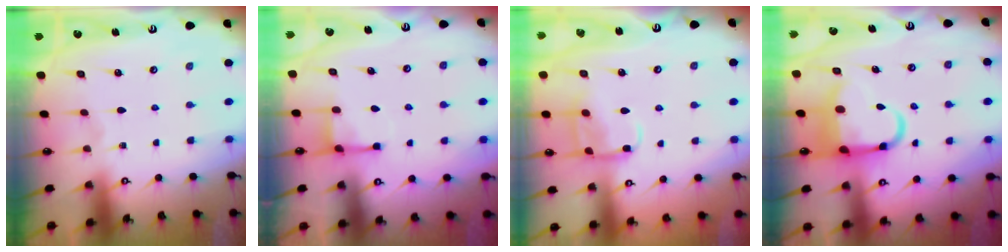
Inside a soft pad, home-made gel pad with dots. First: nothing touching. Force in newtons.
{"total": 3.6, "press": 3.6, "slide": 0.4}
{"total": 10.6, "press": 10.5, "slide": 1.1}
{"total": 9.8, "press": 9.4, "slide": 2.9}